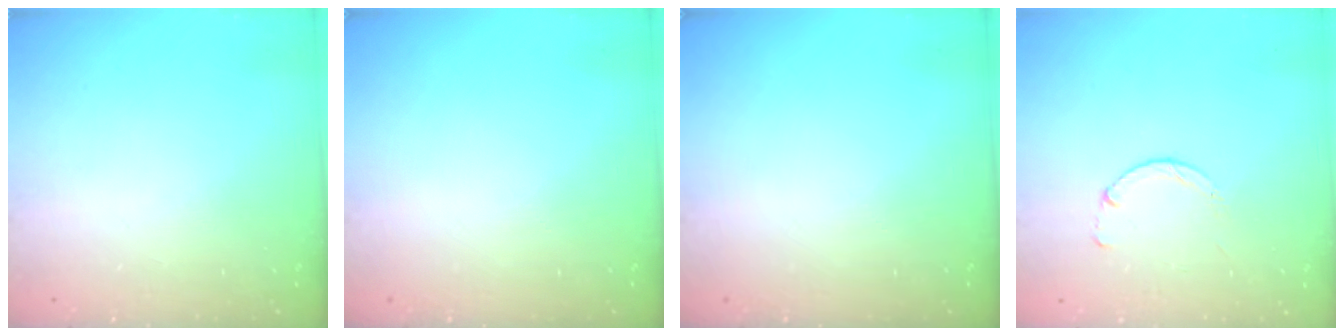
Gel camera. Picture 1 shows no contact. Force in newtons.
{"total": 0.0}
{"total": 0.0}
{"total": 1.8, "press": 1.8, "slide": 0.2}